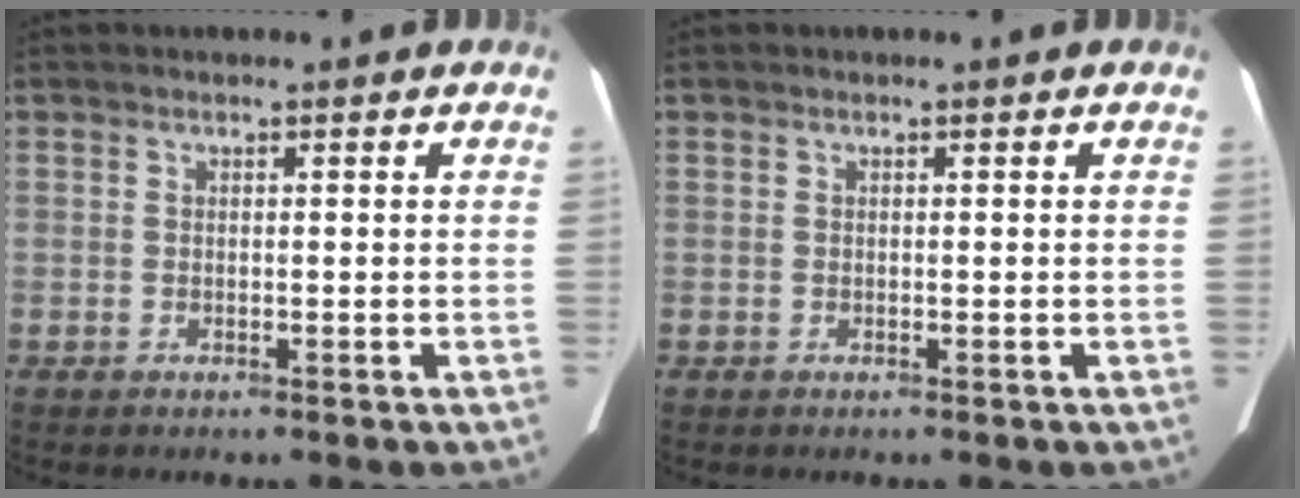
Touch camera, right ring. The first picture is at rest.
{"total": 0.0}